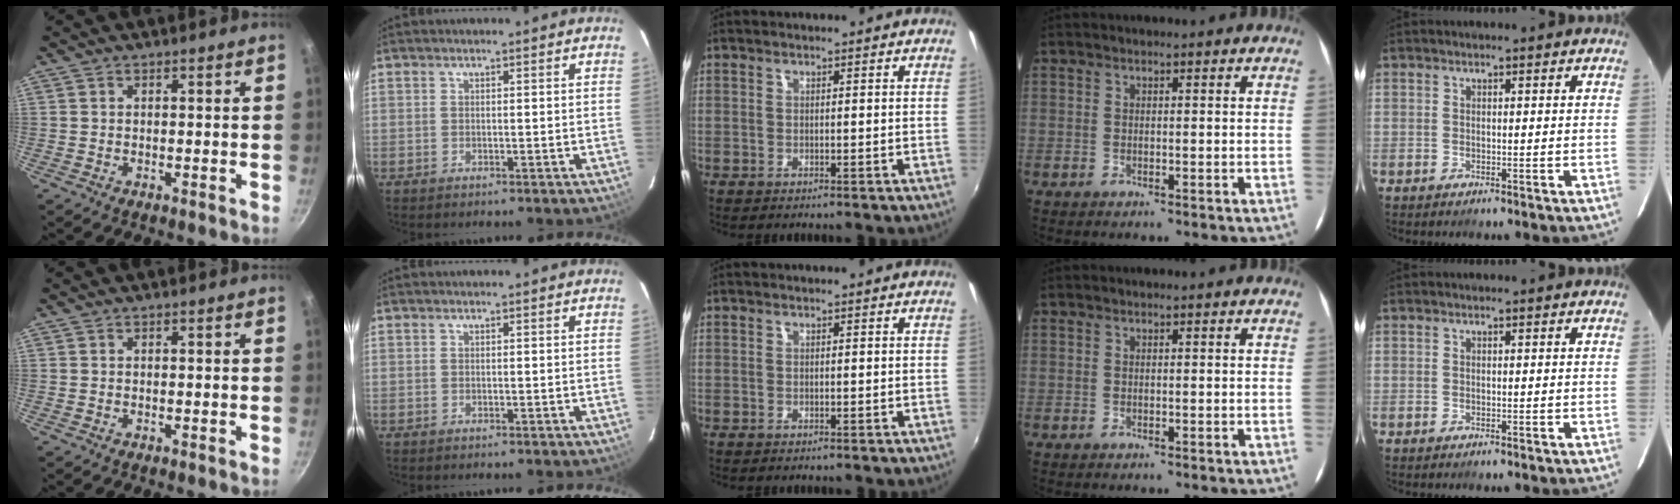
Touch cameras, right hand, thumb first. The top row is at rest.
{}